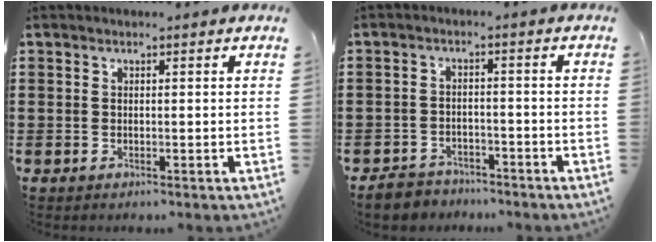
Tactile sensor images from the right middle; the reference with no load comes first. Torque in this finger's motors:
{"motor_torque": [2.14, 0.00, 0.01, 0.03]}